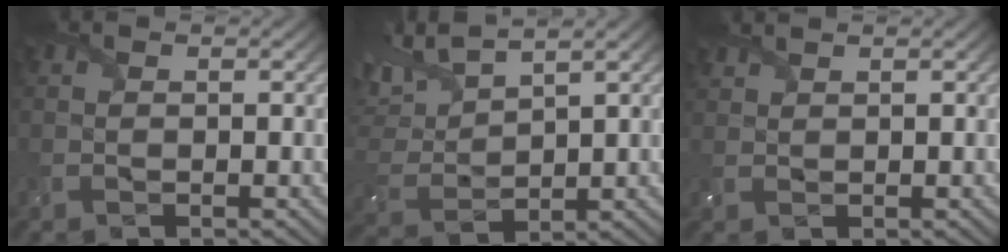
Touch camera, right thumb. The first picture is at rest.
{"total": 8.3, "force": [6.2, 2.0, 5.1], "torque": [-0.137, 0.021, 0.125]}
{"total": 1.4, "force": [1.4, 0.1, 0.3], "torque": [-0.016, 0.005, 0.032]}